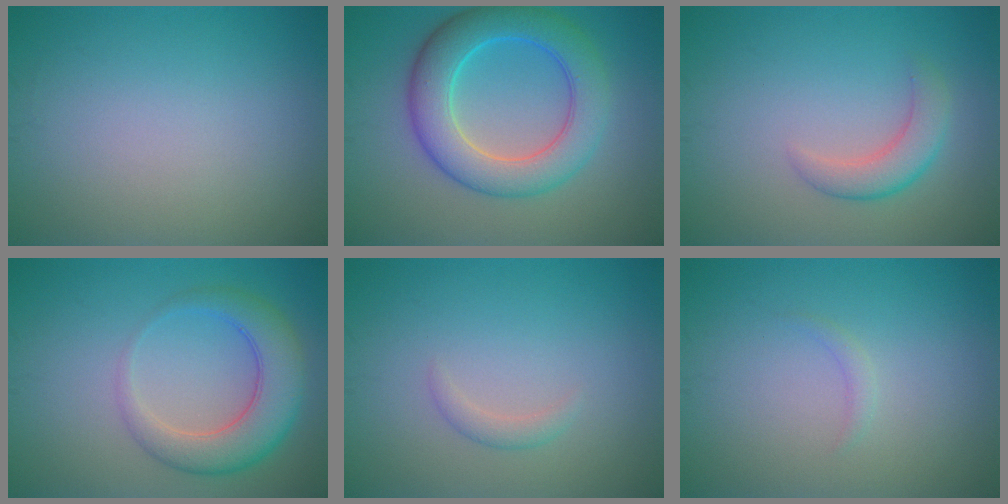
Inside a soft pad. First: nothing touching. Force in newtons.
{"total": 7.3, "press": 7.3, "slide": 0.1}
{"total": 2.8, "press": 2.8, "slide": 0.2}
{"total": 5.7, "press": 5.7, "slide": 0.2}
{"total": 1.1, "press": 1.1, "slide": 0.1}
{"total": 0.7, "press": 0.7, "slide": 0.0}